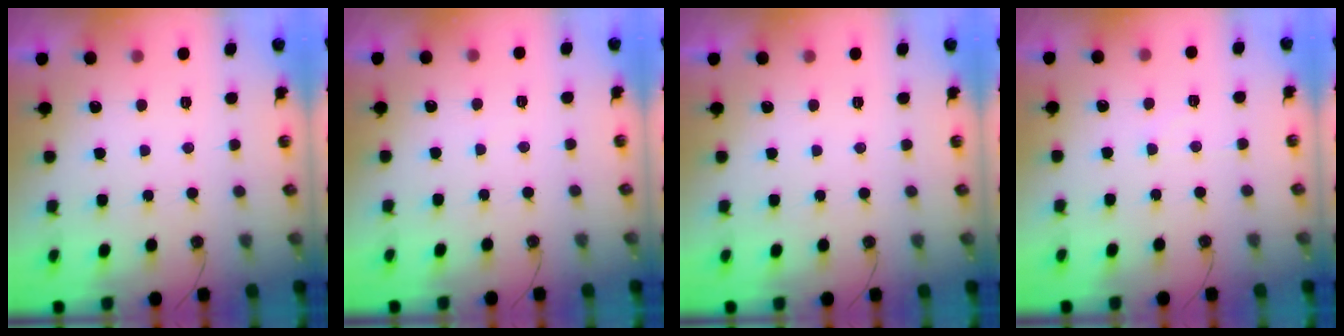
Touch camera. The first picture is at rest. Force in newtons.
{"total": 2.5, "press": 2.5, "slide": 0.4}
{"total": 0.0}
{"total": 2.7, "press": 2.7, "slide": 0.3}